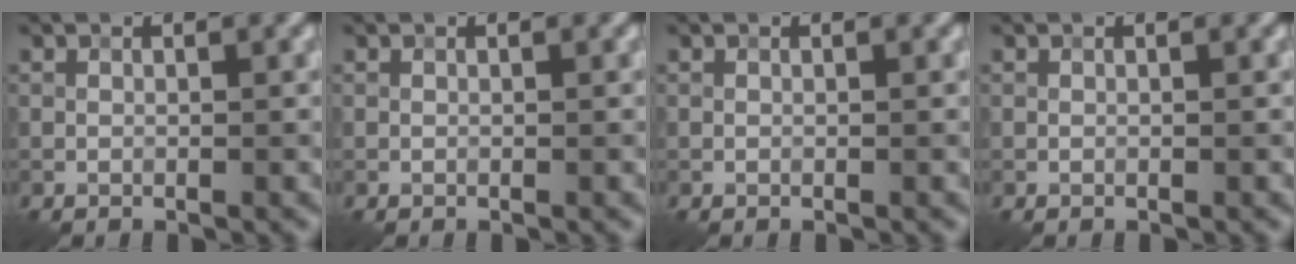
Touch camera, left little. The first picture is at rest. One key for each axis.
{"total": 0.0}
{"total": 0.0}
{"total": 0.0}